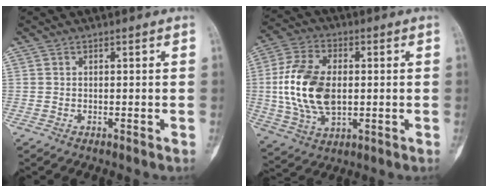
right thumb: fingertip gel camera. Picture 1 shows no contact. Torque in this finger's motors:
{"motor_torque": [0.72, 0.94, 1.42, -1.22, 0.41]}